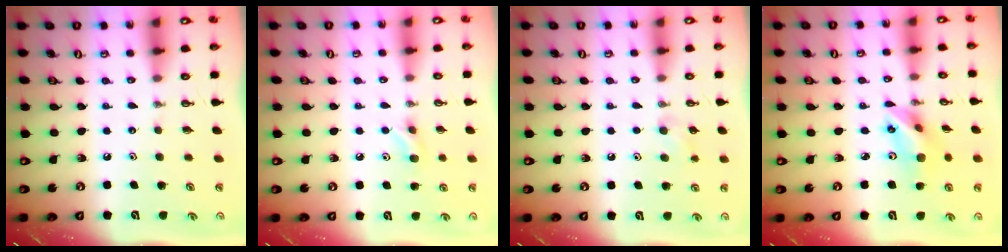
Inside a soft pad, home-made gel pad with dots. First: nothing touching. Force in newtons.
{"total": 4.7, "press": 4.5, "slide": 1.5}
{"total": 7.2, "press": 6.3, "slide": 3.6}
{"total": 10.5, "press": 10.2, "slide": 2.8}